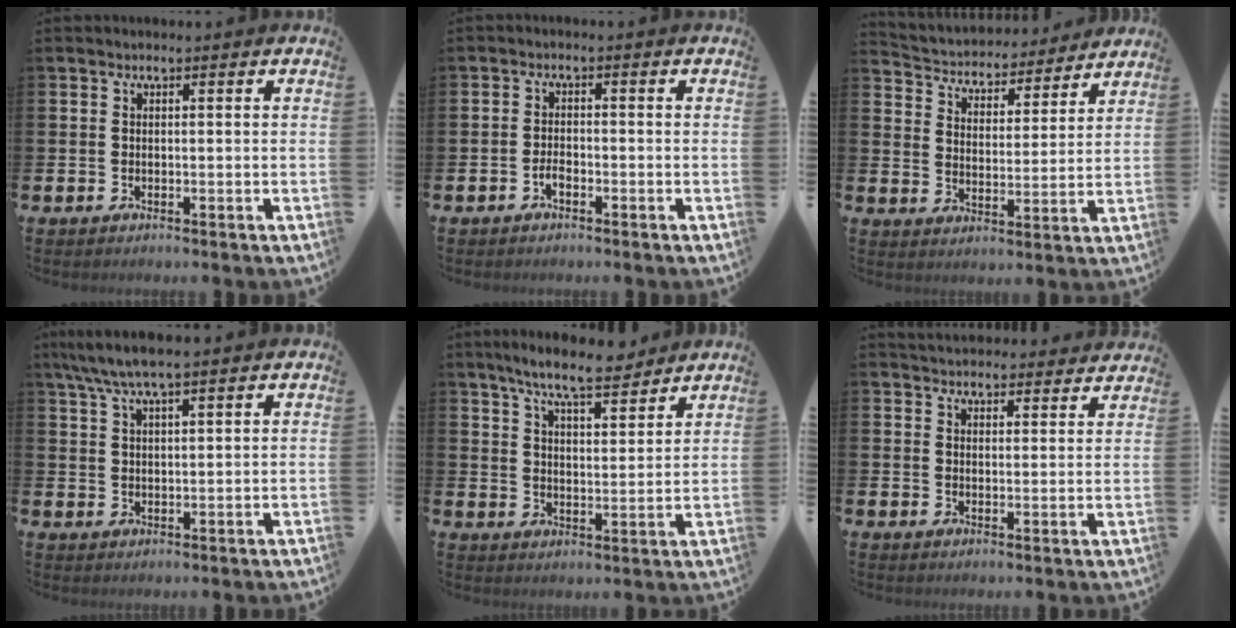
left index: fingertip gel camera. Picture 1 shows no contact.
{"total": 1.6, "force": [-1.0, 0.7, 1.1], "torque": [-0.025, 0.003, -0.018]}
{"total": 4.5, "force": [4.1, 1.8, 0.1], "torque": [-0.033, -0.038, 0.064]}
{"total": 5.5, "force": [4.5, 0.7, 3.0], "torque": [-0.075, -0.004, 0.084]}
{"total": 7.9, "force": [7.3, 1.1, 3.0], "torque": [-0.079, -0.029, 0.131]}
{"total": 4.5, "force": [4.4, 0.8, 0.0], "torque": [-0.009, -0.025, 0.080]}